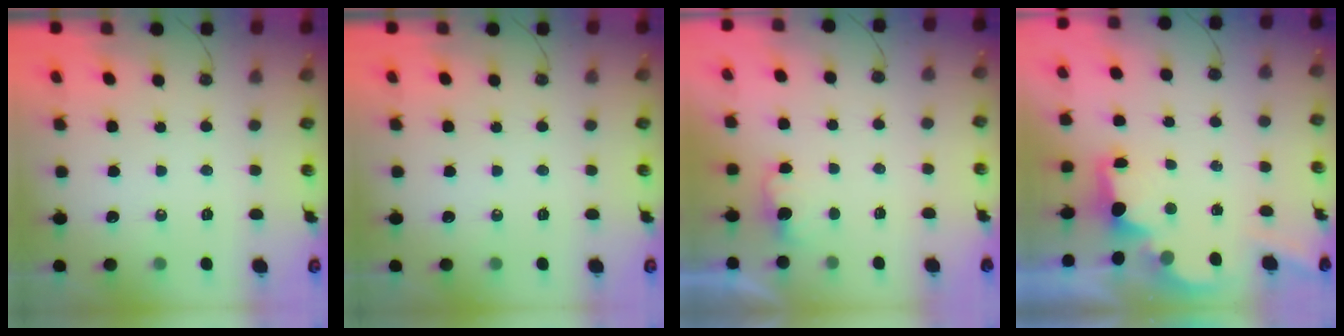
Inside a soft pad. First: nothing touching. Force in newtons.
{"total": 0.0}
{"total": 1.6, "press": 1.4, "slide": 0.8}
{"total": 2.1, "press": 1.9, "slide": 0.8}